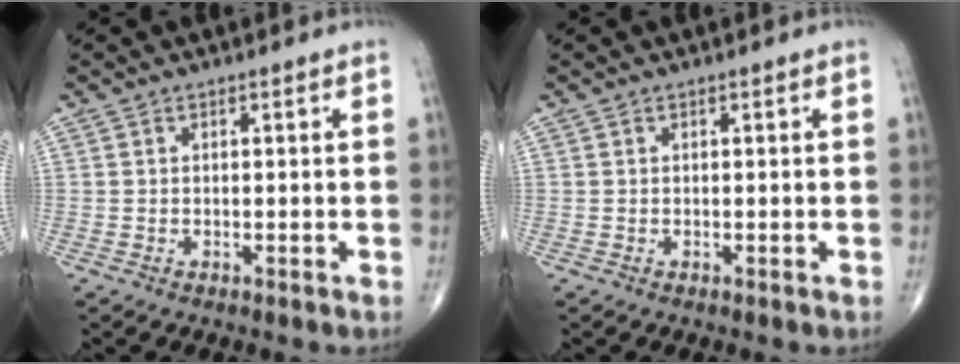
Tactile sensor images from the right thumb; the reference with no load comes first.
{"total": 0.0}